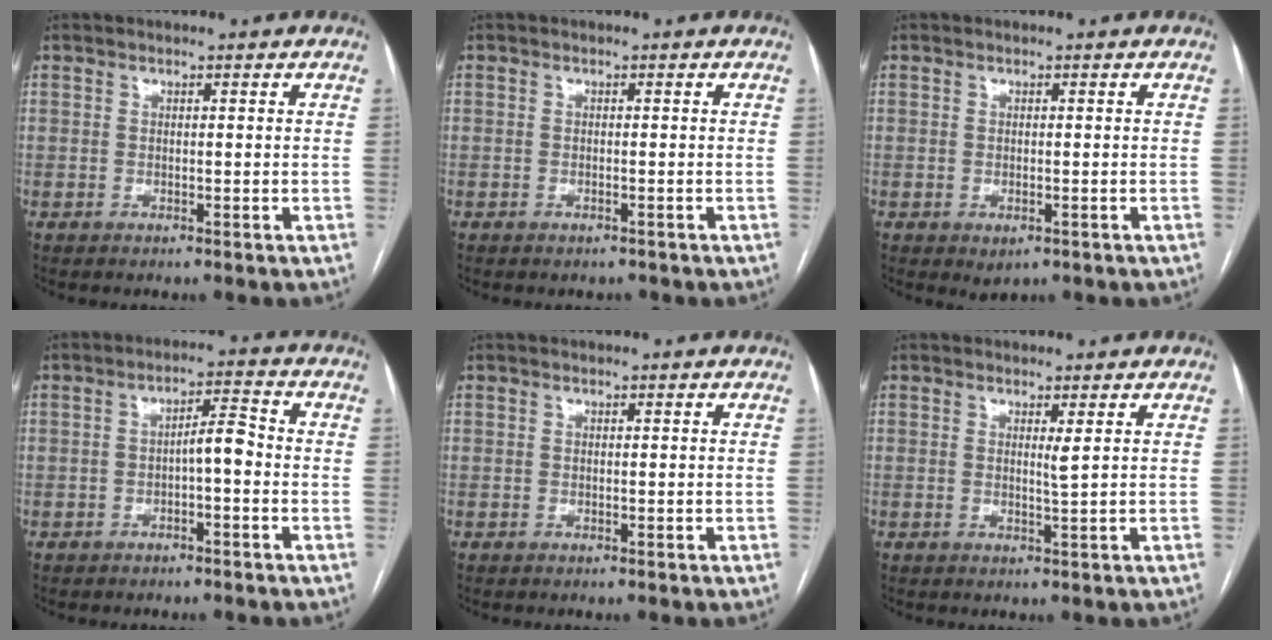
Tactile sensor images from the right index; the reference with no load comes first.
{"total": 1.0, "force": [-0.9, 0.5, 0.3], "torque": [-0.007, -0.001, -0.008]}
{"total": 2.0, "force": [-0.9, 1.2, 1.4], "torque": [-0.017, -0.003, -0.001]}
{"total": 4.2, "force": [-1.1, 1.0, 3.9], "torque": [-0.060, 0.018, -0.014]}
{"total": 0.0}
{"total": 1.1, "force": [0.4, -0.3, 1.0], "torque": [-0.022, -0.005, 0.008]}